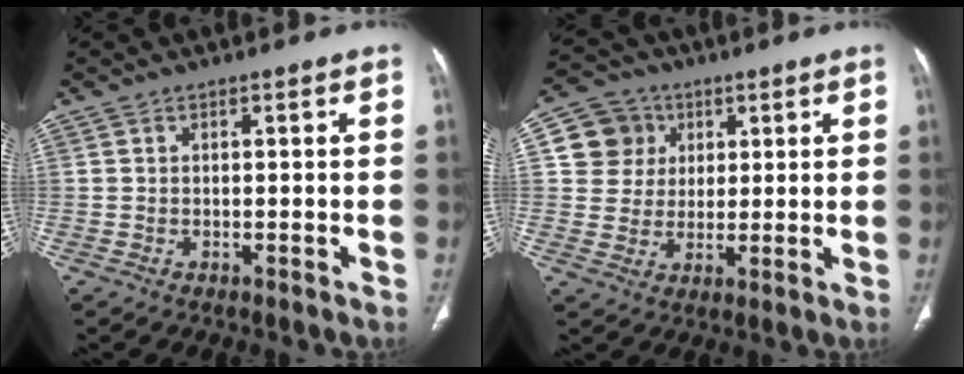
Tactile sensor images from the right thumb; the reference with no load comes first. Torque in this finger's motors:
{"motor_torque": [0.11, 0.97, 0.10, -0.38, -0.05]}